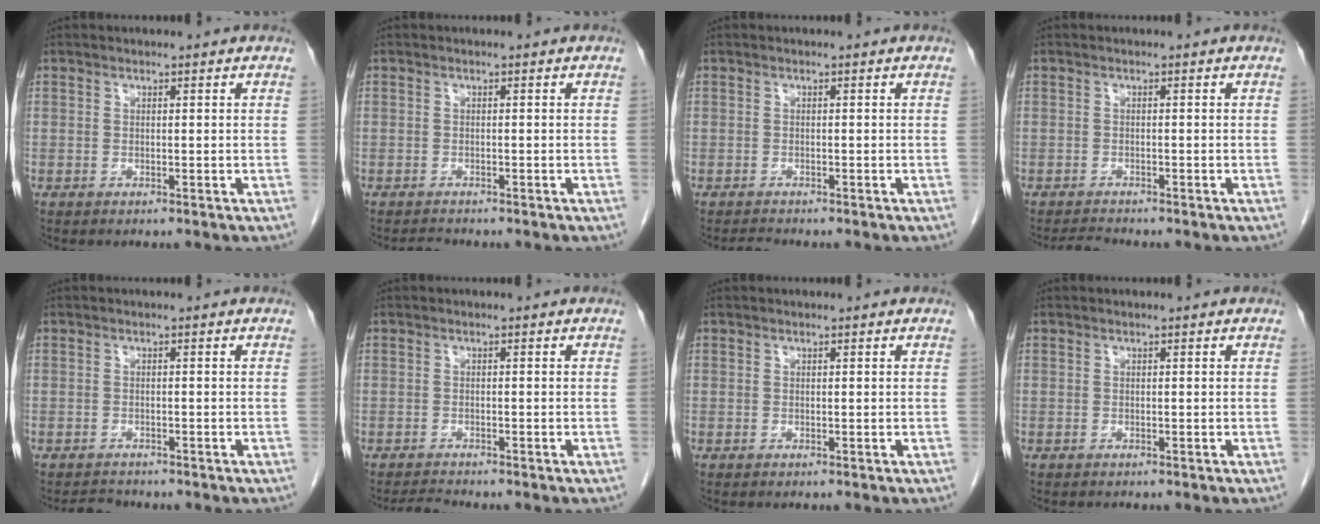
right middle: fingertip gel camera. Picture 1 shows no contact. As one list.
[{"total": 1.2, "force": [-1.2, 0.0, 0.0], "torque": [-0.002, -0.008, -0.018]}, {"total": 0.9, "force": [-0.9, 0.0, 0.1], "torque": [-0.006, -0.006, -0.013]}, {"total": 1.5, "force": [-1.5, -0.1, 0.1], "torque": [-0.006, -0.009, -0.024]}, {"total": 1.8, "force": [-1.7, 0.5, 0.0], "torque": [-0.002, -0.006, -0.025]}, {"total": 1.6, "force": [-1.5, -0.3, 0.1], "torque": [-0.007, -0.011, -0.026]}, {"total": 0.0}, {"total": 0.0}]